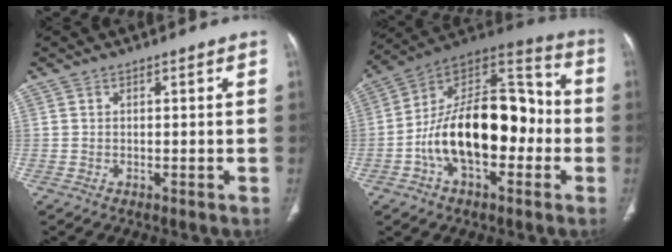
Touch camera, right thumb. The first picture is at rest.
{"total": 23.5, "force": [-3.9, 13.0, 19.2], "torque": [-0.294, 0.055, -0.066]}